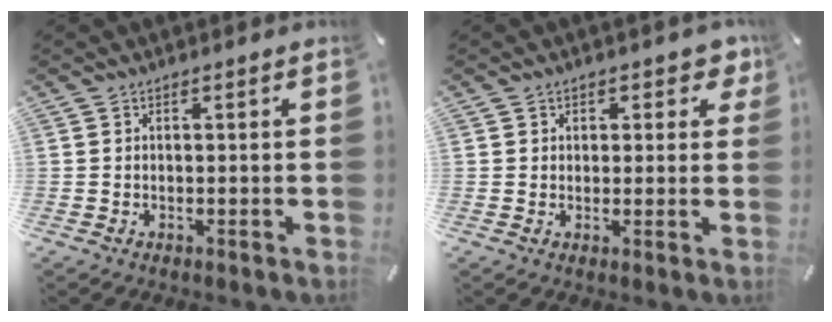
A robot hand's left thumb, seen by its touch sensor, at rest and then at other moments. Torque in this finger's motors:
{"motor_torque": [0.15, -0.22, 0.19, 0.12, 0.00]}